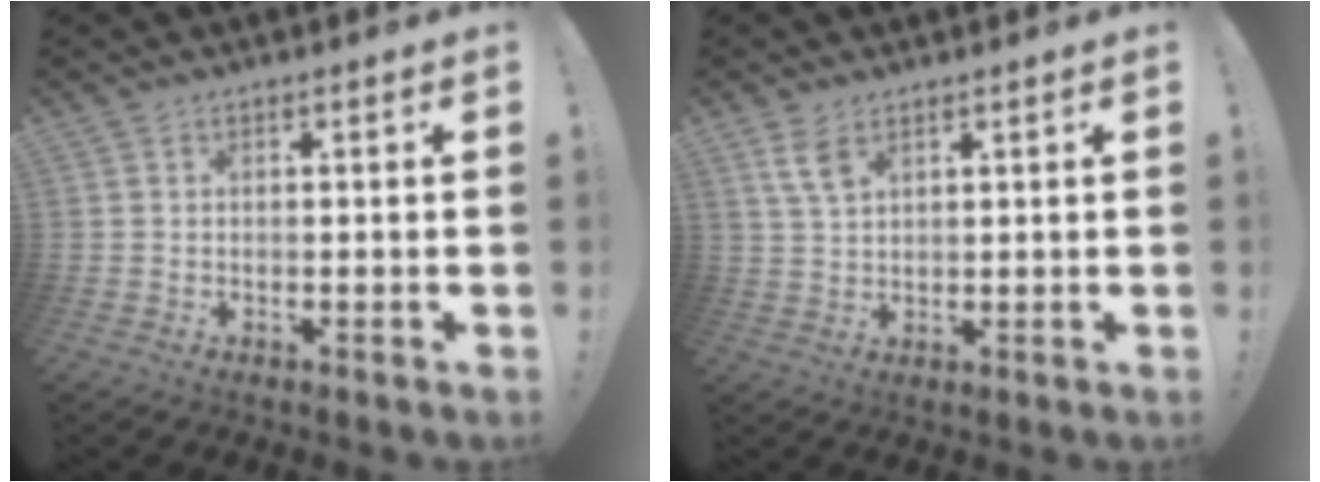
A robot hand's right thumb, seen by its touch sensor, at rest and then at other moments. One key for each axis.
{"total": 5.3, "fx": 3.1, "fy": 2.4, "fz": 3.6, "tx": -0.059, "ty": -0.012, "tz": 0.059}